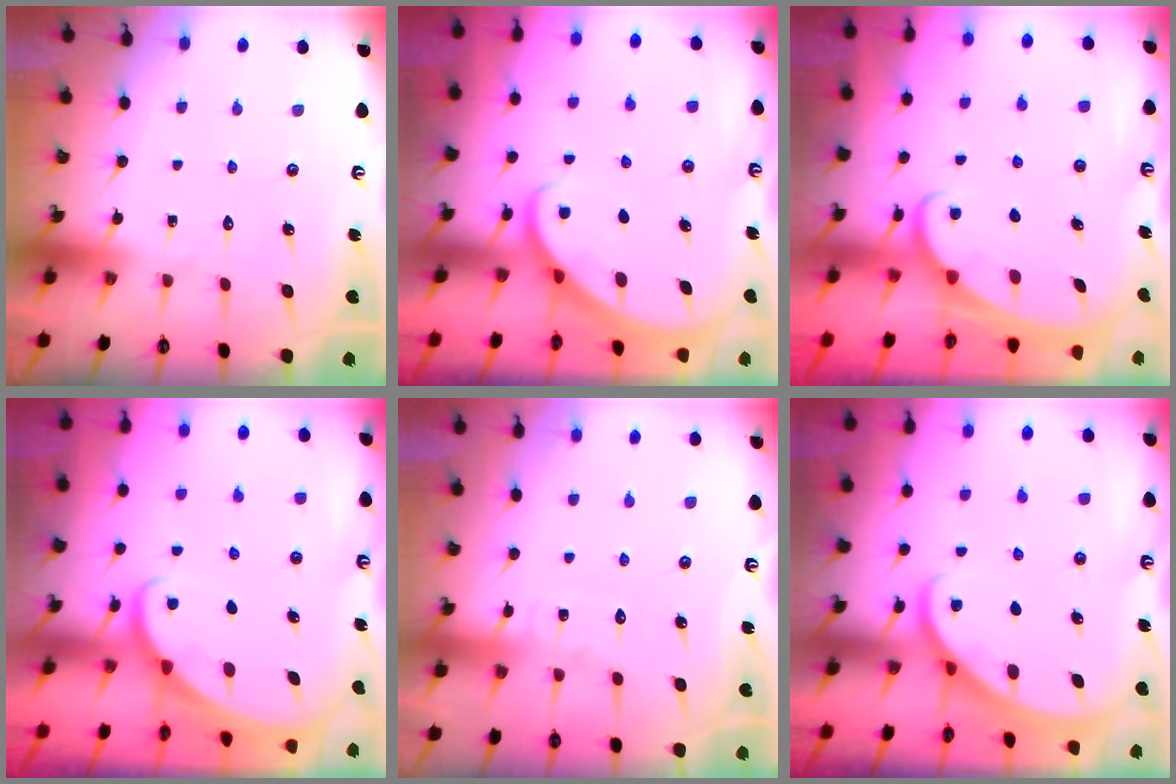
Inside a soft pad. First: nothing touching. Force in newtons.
{"total": 2.7, "press": 2.7, "slide": 0.2}
{"total": 2.4, "press": 2.4, "slide": 0.3}
{"total": 1.9, "press": 1.8, "slide": 0.2}
{"total": 4.6, "press": 4.5, "slide": 0.5}
{"total": 2.1, "press": 2.1, "slide": 0.2}